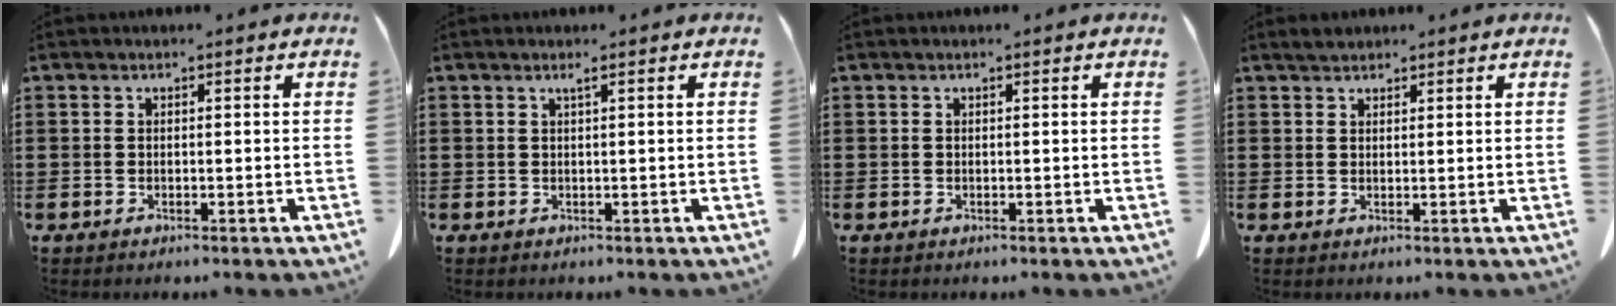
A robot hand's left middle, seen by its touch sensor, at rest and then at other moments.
{"total": 0.8, "force": [0.4, -0.2, 0.7], "torque": [-0.012, -0.003, 0.007]}
{"total": 0.0}
{"total": 1.3, "force": [1.3, 0.4, 0.2], "torque": [-0.007, 0.003, 0.025]}